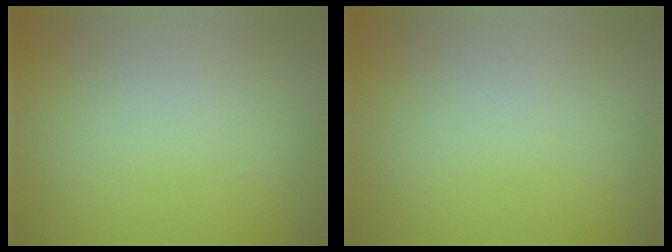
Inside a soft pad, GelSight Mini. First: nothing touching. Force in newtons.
{"total": 0.0}